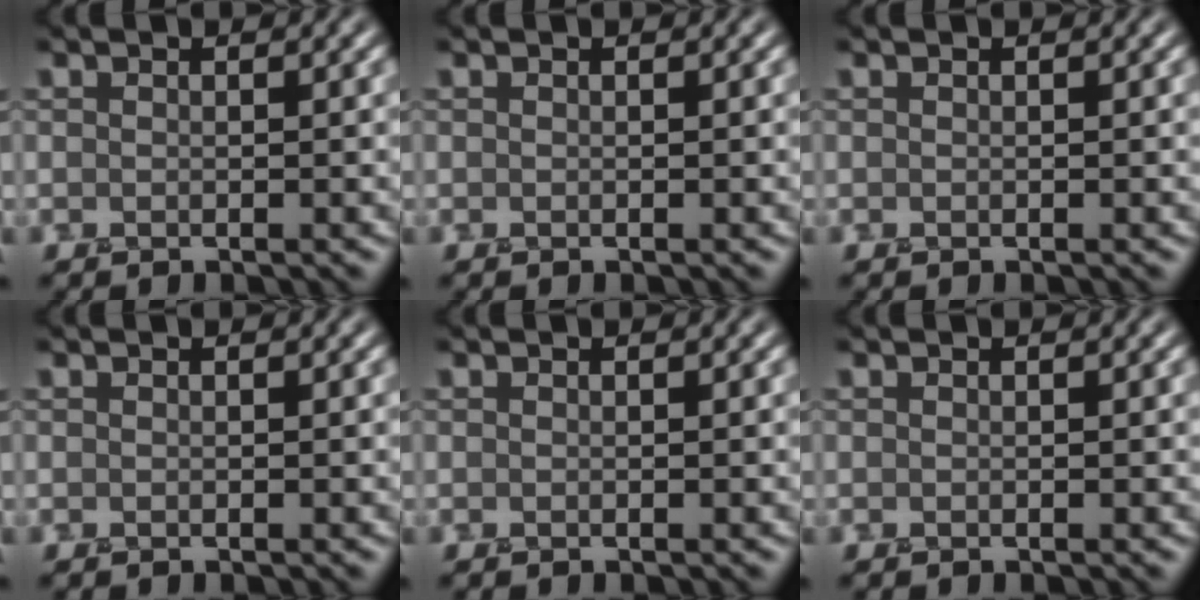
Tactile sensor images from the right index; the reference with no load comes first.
{"total": 0.0}
{"total": 0.0}
{"total": 0.0}
{"total": 0.0}
{"total": 0.0}